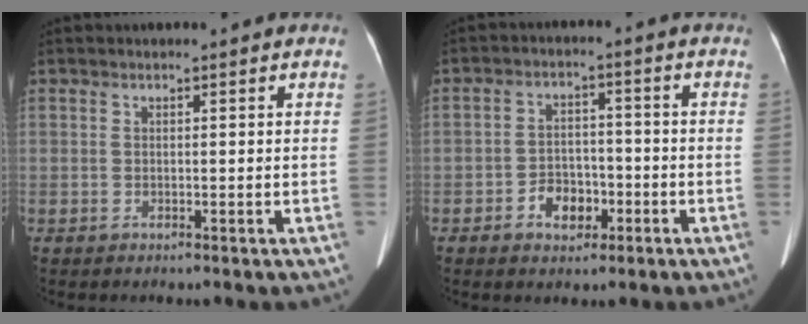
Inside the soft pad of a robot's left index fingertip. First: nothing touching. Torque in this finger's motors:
{"motor_torque": [0.09, 0.07, 0.04, 0.01]}